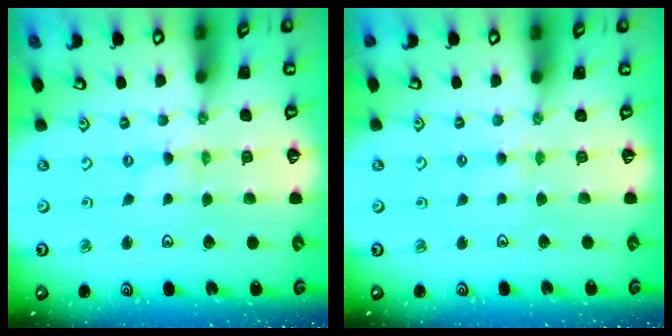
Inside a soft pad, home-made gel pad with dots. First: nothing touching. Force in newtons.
{"total": 2.6, "press": 2.6, "slide": 0.5}